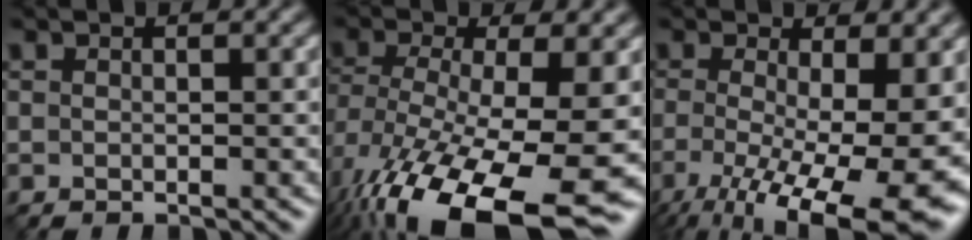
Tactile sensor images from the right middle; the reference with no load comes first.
{"total": 14.2, "force": [-6.3, 5.8, 11.3], "torque": [-0.216, -0.031, -0.088]}
{"total": 13.9, "force": [-4.5, 4.6, 12.3], "torque": [-0.197, -0.030, -0.055]}